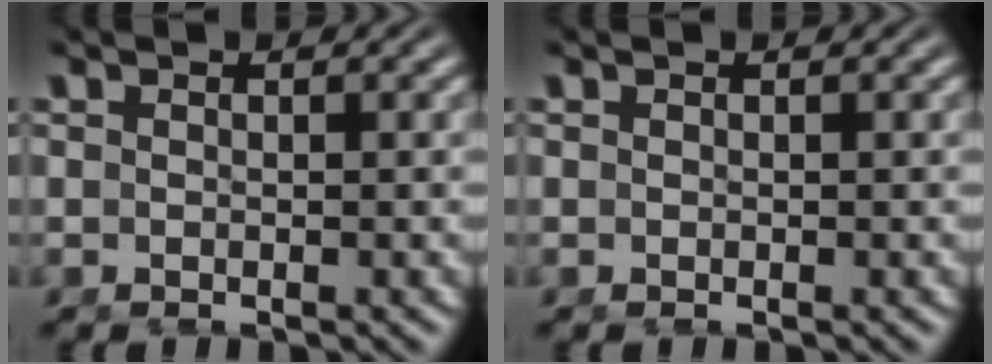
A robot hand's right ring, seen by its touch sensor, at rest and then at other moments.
{"total": 0.0}